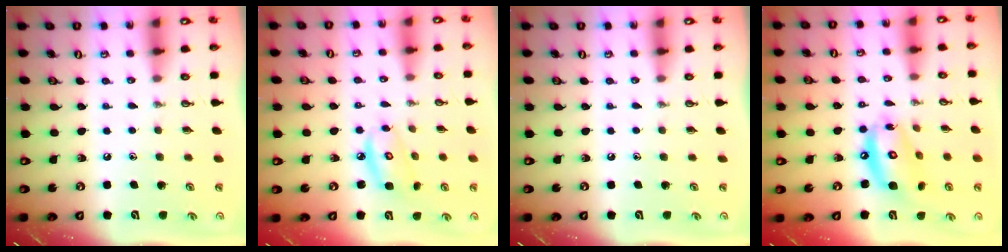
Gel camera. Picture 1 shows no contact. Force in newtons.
{"total": 6.9, "press": 6.9, "slide": 0.3}
{"total": 0.0}
{"total": 13.4, "press": 13.3, "slide": 1.2}